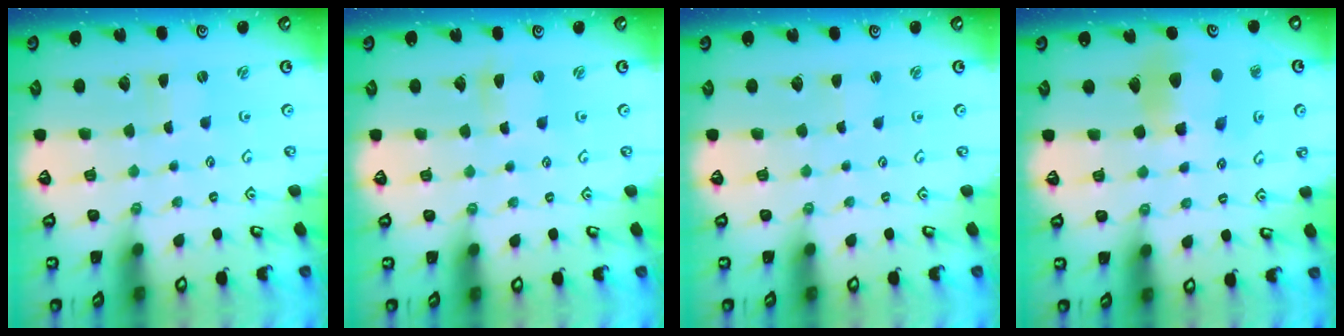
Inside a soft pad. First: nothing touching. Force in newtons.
{"total": 1.2, "press": 1.2, "slide": 0.3}
{"total": 1.4, "press": 1.4, "slide": 0.3}
{"total": 11.4, "press": 11.3, "slide": 1.6}